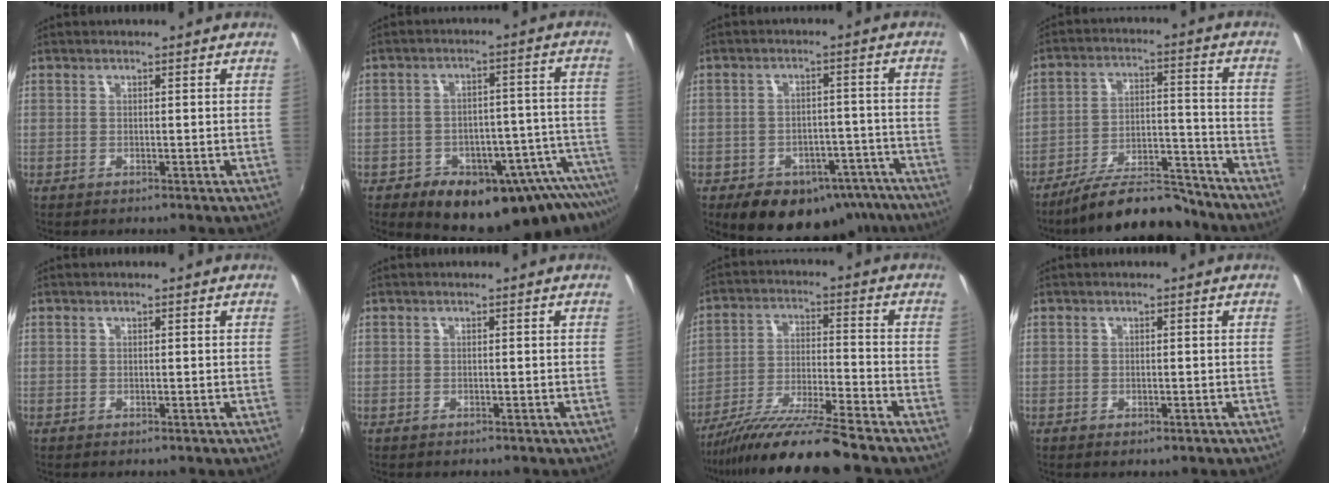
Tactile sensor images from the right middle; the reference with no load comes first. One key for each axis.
{"total": 20.9, "fx": -14.8, "fy": 10.9, "fz": 9.8, "tx": -0.142, "ty": 0.019, "tz": -0.169}
{"total": 15.4, "fx": -10.7, "fy": 9.1, "fz": 6.2, "tx": -0.111, "ty": 0.028, "tz": -0.109}
{"total": 16.3, "fx": -14.1, "fy": 4.0, "fz": 6.9, "tx": -0.130, "ty": 0.008, "tz": -0.207}
{"total": 0.0}
{"total": 0.0}
{"total": 13.9, "fx": -11.9, "fy": -1.1, "fz": 7.2, "tx": -0.144, "ty": -0.019, "tz": -0.212}
{"total": 1.0, "fx": -0.6, "fy": 0.5, "fz": 0.6, "tx": -0.010, "ty": -0.003, "tz": -0.009}